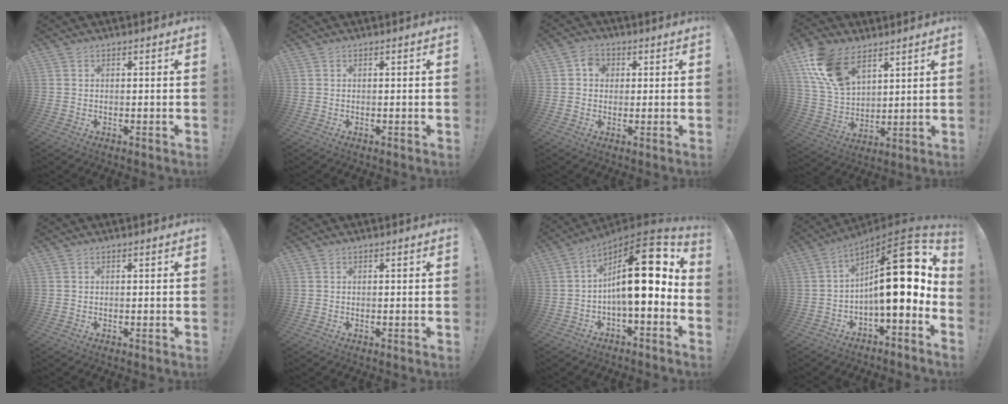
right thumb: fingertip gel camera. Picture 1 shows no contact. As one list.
[{"total": 0.0}, {"total": 4.6, "force": [0.7, 3.9, 2.2], "torque": [-0.031, 0.004, 0.012]}, {"total": 16.5, "force": [9.3, 9.8, 9.5], "torque": [-0.192, -0.042, 0.180]}, {"total": 0.0}, {"total": 0.0}, {"total": 19.1, "force": [3.2, 6.1, 17.8], "torque": [-0.279, -0.019, 0.048]}, {"total": 21.1, "force": [3.0, 6.4, 19.8], "torque": [-0.308, -0.020, 0.047]}]